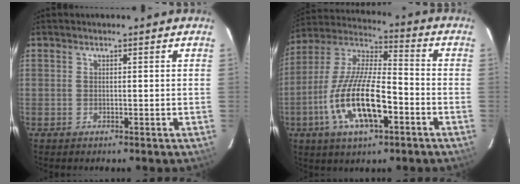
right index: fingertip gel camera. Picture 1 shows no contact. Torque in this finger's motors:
{"motor_torque": [0.69, -0.34, 1.05, 0.21]}